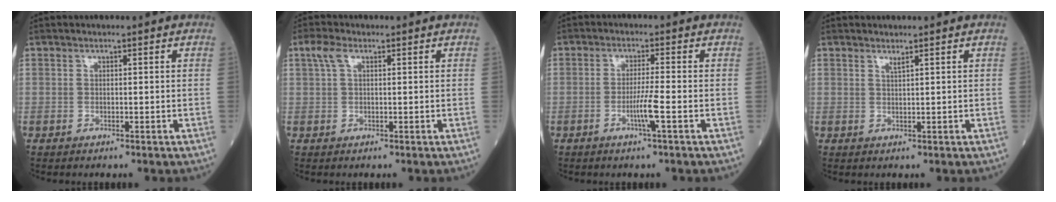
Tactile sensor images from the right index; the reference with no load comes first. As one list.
[{"total": 2.5, "force": [1.1, 1.1, 2.0], "torque": [-0.050, 0.022, 0.027]}, {"total": 3.8, "force": [-1.4, -0.7, 3.4], "torque": [-0.067, -0.007, -0.029]}, {"total": 0.8, "force": [0.7, -0.2, 0.4], "torque": [-0.013, -0.007, 0.014]}]